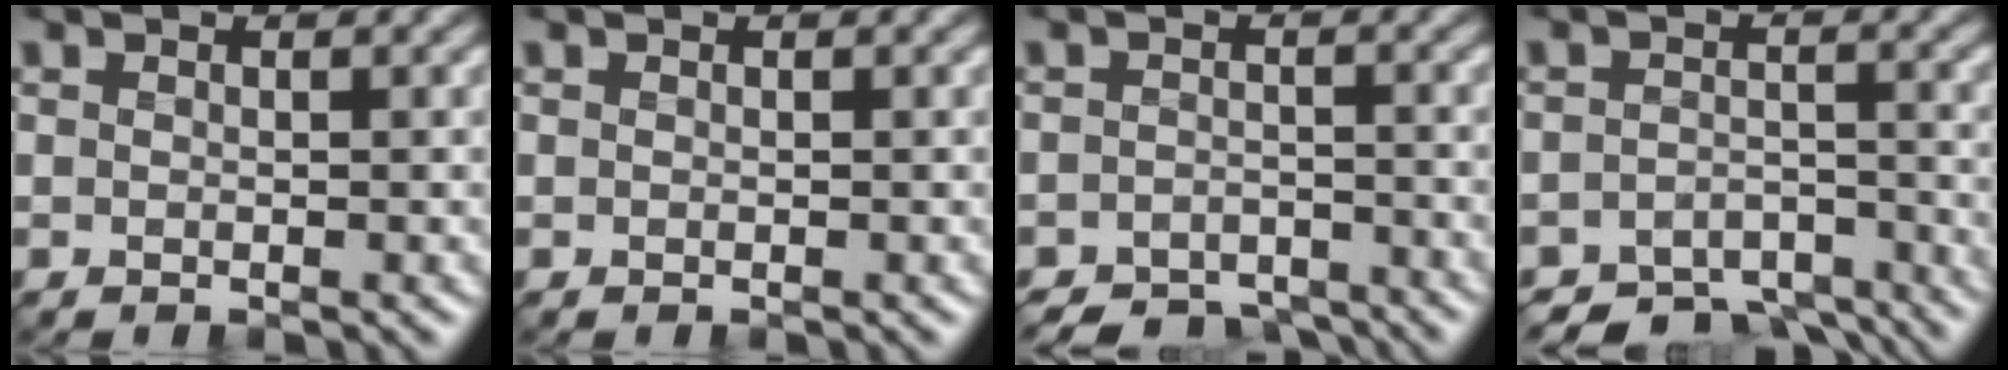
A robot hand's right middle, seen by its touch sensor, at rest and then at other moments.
{"total": 0.0}
{"total": 3.9, "force": [-3.7, 1.1, 0.6], "torque": [-0.002, -0.003, -0.063]}
{"total": 5.9, "force": [-5.3, 2.0, 1.7], "torque": [-0.021, -0.016, -0.080]}